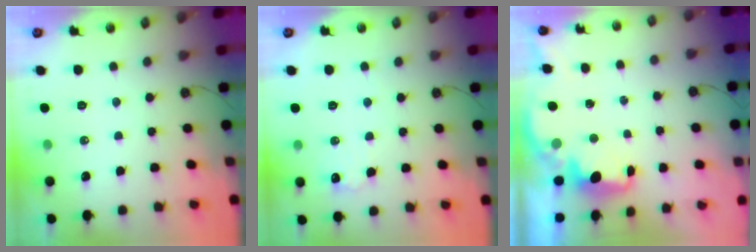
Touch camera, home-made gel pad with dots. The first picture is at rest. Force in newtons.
{"total": 7.1, "press": 7.1, "slide": 0.2}
{"total": 2.2, "press": 2.1, "slide": 0.9}